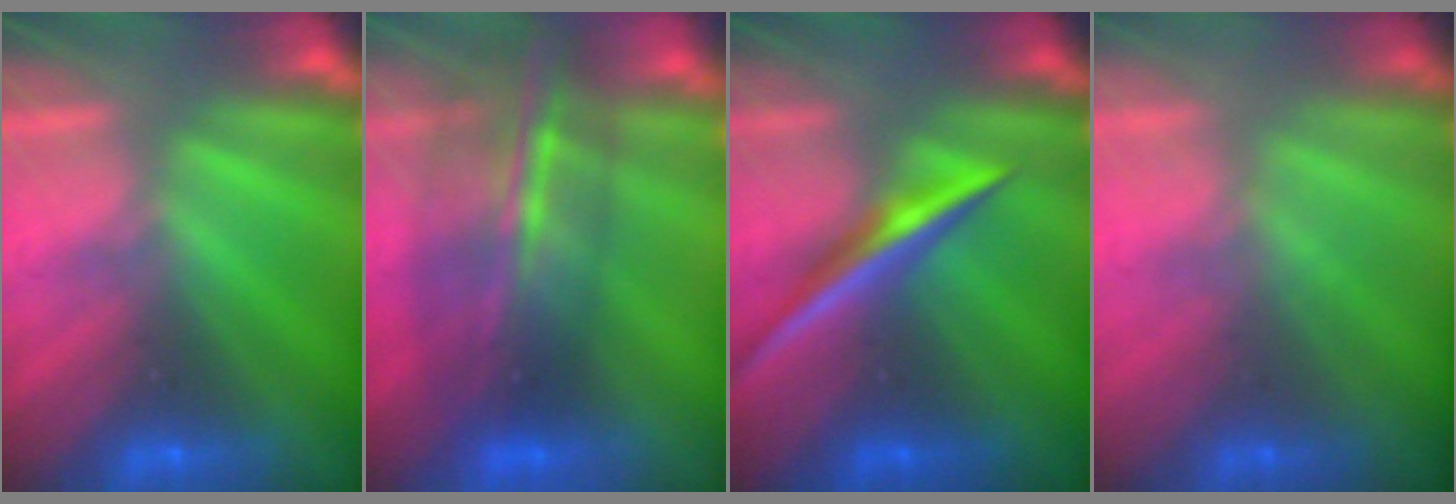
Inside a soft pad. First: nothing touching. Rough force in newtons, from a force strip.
{"total": 6.3}
{"total": 1.9}
{"total": 1.4}